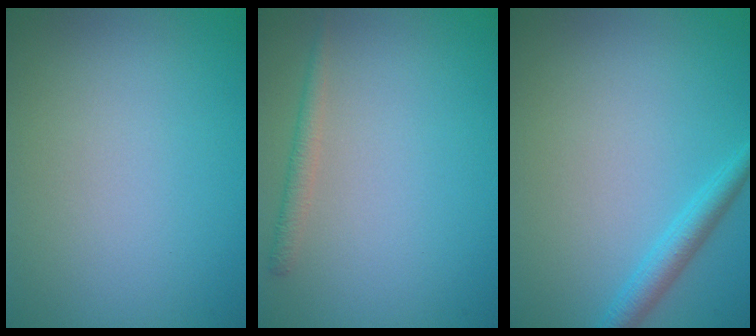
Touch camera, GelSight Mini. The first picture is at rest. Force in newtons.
{"total": 1.4, "press": 1.4, "slide": 0.1}
{"total": 2.2, "press": 2.2, "slide": 0.2}